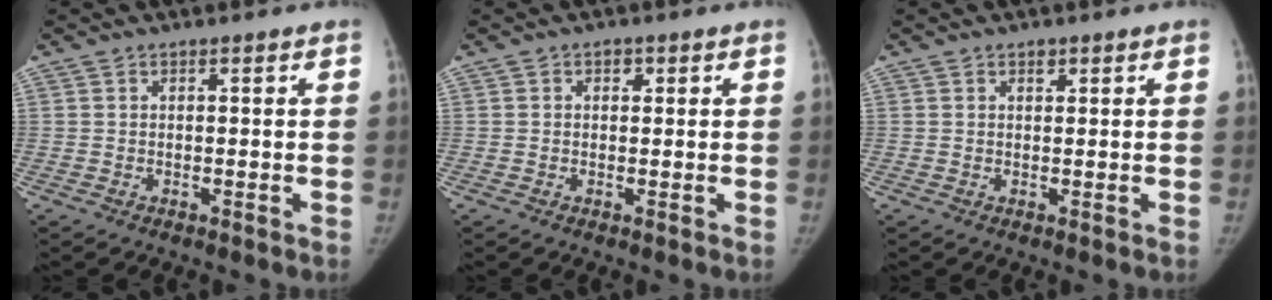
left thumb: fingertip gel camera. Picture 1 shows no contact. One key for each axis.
{"total": 1.3, "fx": 0.5, "fy": 1.0, "fz": 0.7, "tx": -0.001, "ty": 0.000, "tz": 0.004}
{"total": 1.1, "fx": 0.7, "fy": 0.7, "fz": 0.5, "tx": -0.002, "ty": -0.004, "tz": 0.010}